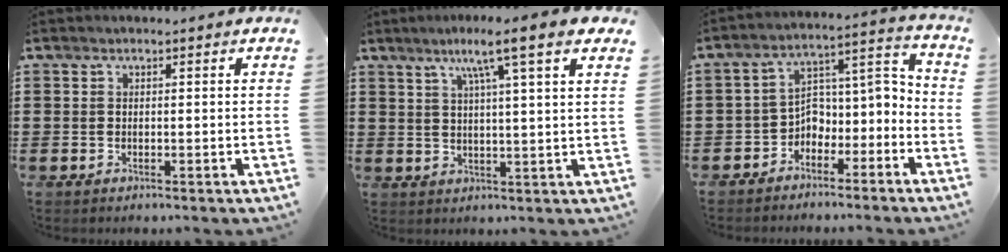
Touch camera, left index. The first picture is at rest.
{"total": 7.4, "force": [4.2, -0.4, 6.1], "torque": [-0.123, -0.008, 0.063]}
{"total": 4.8, "force": [-3.9, 2.7, 0.7], "torque": [-0.019, 0.003, -0.083]}